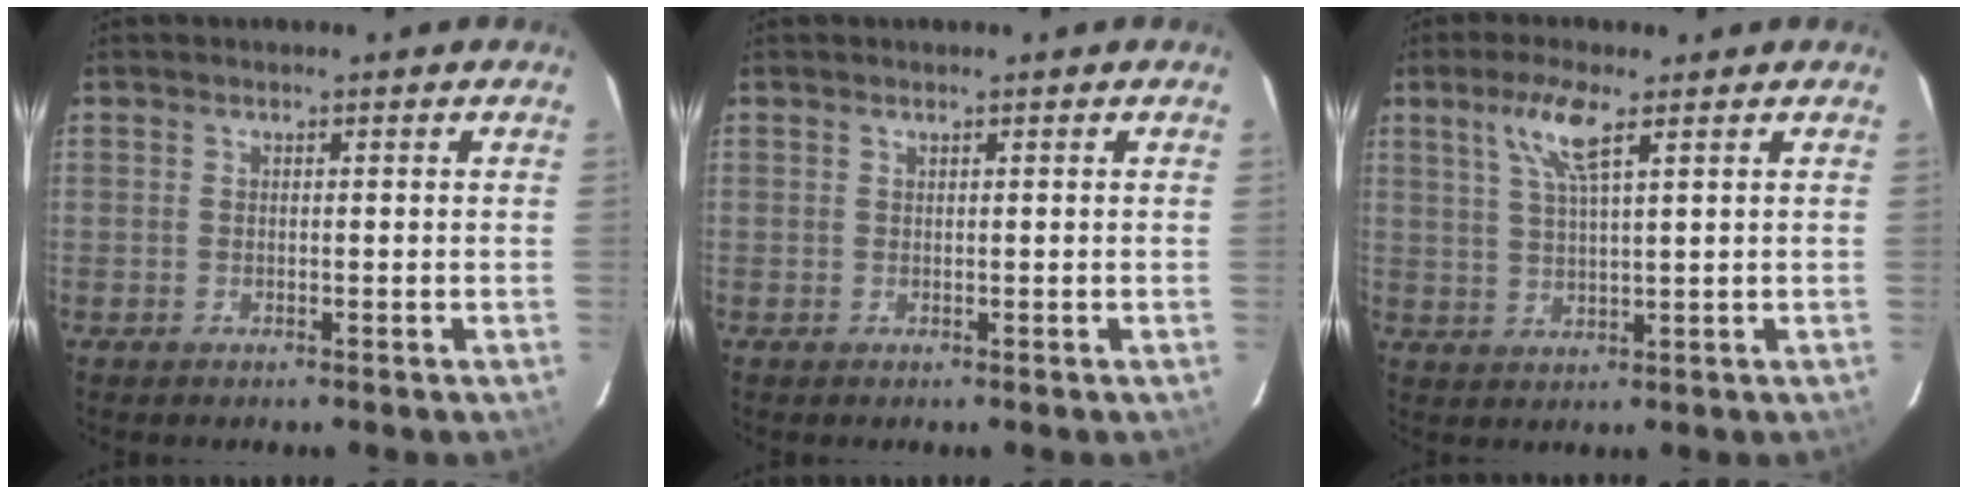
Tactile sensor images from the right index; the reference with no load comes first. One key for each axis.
{"total": 0.0}
{"total": 6.3, "fx": 3.5, "fy": 0.7, "fz": 5.2, "tx": -0.105, "ty": 0.004, "tz": 0.069}